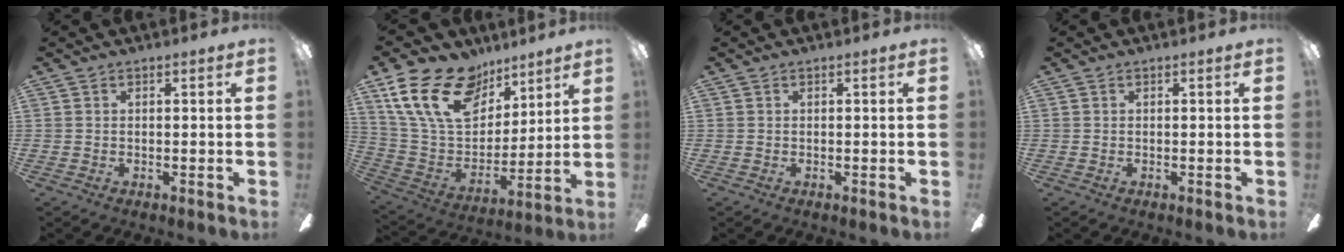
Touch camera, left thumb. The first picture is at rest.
{"total": 22.5, "force": [13.2, 13.8, 12.0], "torque": [-0.237, -0.060, 0.243]}
{"total": 0.0}
{"total": 0.0}